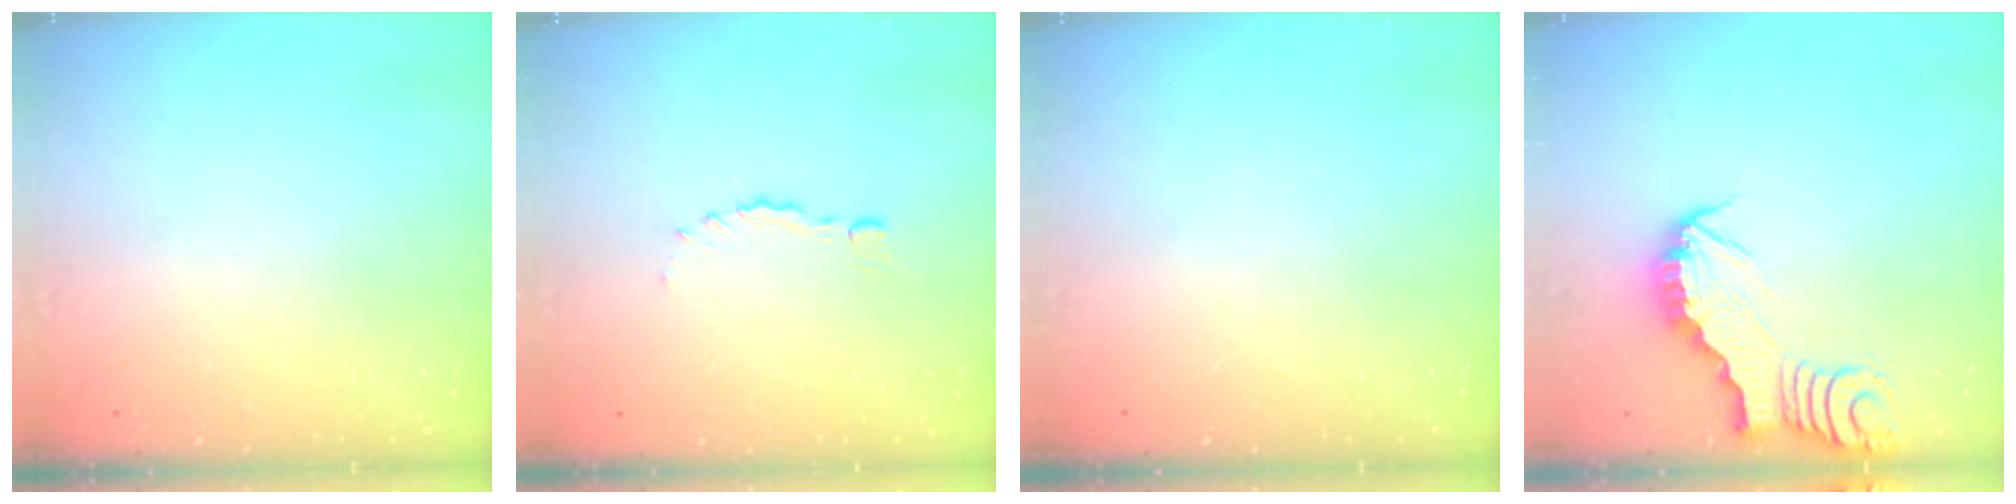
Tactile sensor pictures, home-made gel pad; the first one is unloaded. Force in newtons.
{"total": 0.0}
{"total": 0.0}
{"total": 2.8, "press": 2.8, "slide": 0.1}